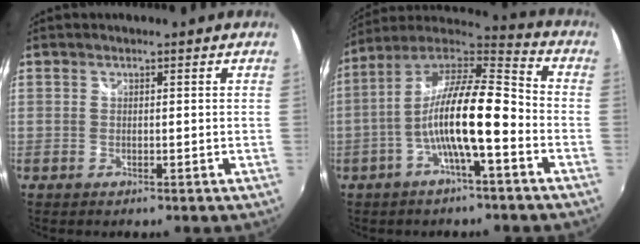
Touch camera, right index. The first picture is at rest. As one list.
[{"total": 15.1, "force": [-4.2, 2.9, 14.2], "torque": [-0.259, 0.008, -0.084]}]